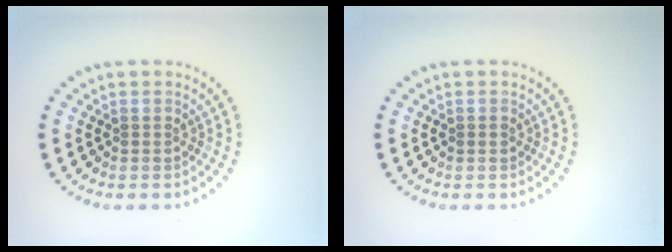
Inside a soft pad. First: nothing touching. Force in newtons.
{"total": 0.5, "press": 0.5, "slide": 0.1}